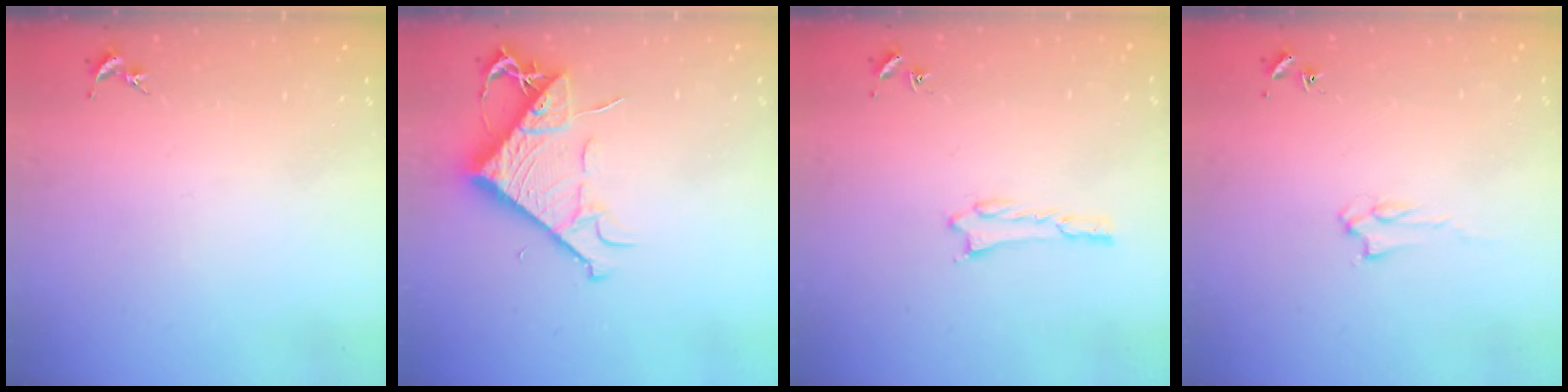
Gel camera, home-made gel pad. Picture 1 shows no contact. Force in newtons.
{"total": 8.5, "press": 8.4, "slide": 1.1}
{"total": 1.4, "press": 1.4, "slide": 0.2}
{"total": 1.6, "press": 1.6, "slide": 0.2}